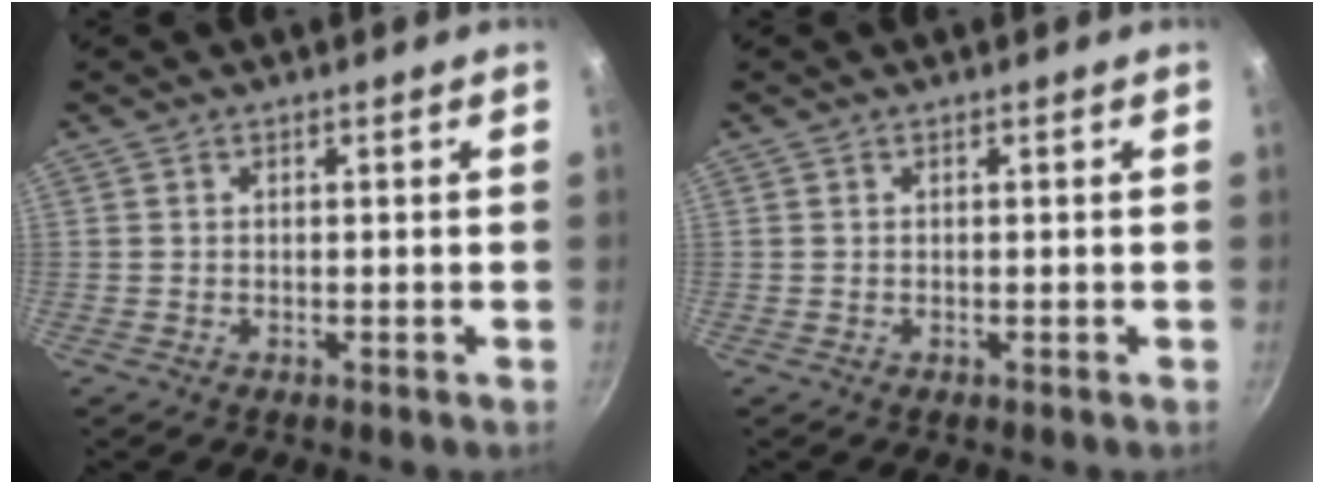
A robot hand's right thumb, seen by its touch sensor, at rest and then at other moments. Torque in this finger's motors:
{"motor_torque": [-0.17, 0.17, -0.02, 0.01, 0.03]}